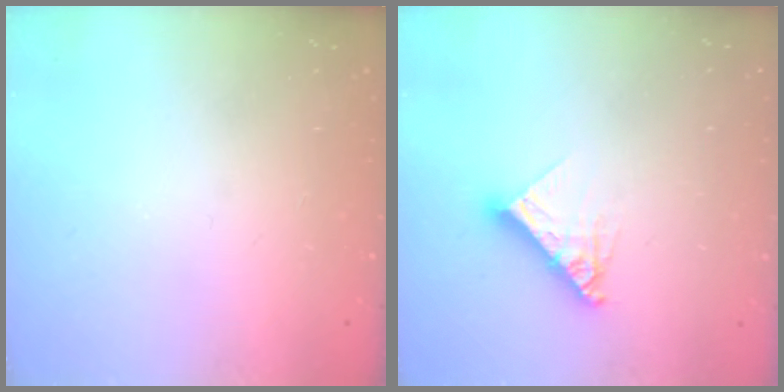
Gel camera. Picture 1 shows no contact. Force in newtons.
{"total": 11.7, "press": 11.6, "slide": 1.1}